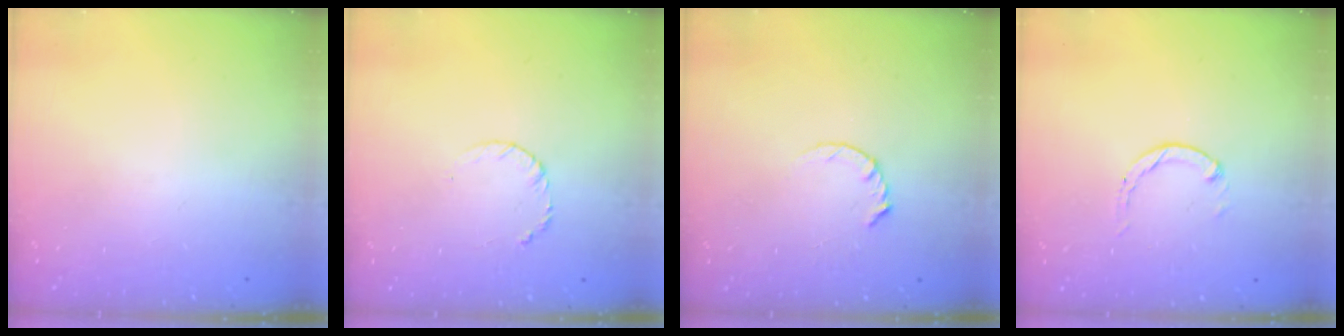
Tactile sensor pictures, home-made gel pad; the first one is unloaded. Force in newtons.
{"total": 3.3, "press": 3.3, "slide": 0.3}
{"total": 2.8, "press": 2.8, "slide": 0.4}
{"total": 0.7, "press": 0.6, "slide": 0.2}